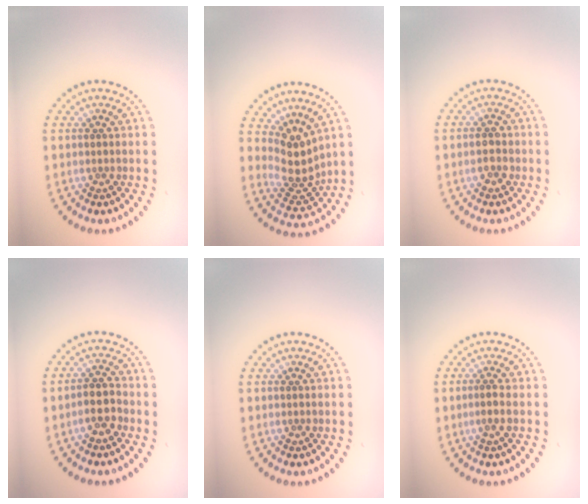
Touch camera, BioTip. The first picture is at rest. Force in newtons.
{"total": 3.6, "press": 2.7, "slide": 2.4}
{"total": 1.8, "press": 1.8, "slide": 0.1}
{"total": 2.3, "press": 2.1, "slide": 0.9}
{"total": 0.0}
{"total": 1.0, "press": 0.7, "slide": 0.7}